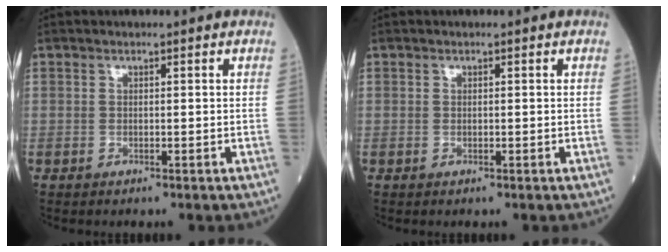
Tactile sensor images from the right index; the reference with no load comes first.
{"total": 0.0}